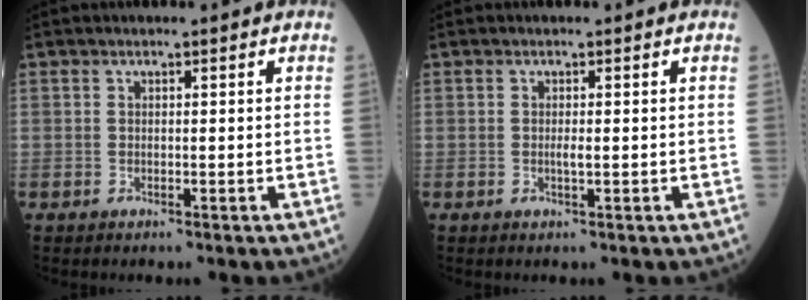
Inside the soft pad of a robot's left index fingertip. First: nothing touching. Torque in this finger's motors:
{"motor_torque": [0.46, 0.25, 0.02, 0.00]}